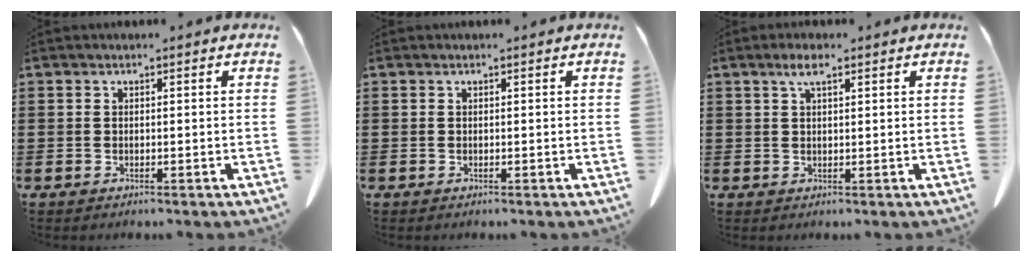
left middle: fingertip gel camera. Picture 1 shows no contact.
{"total": 0.0}
{"total": 2.8, "force": [1.5, 0.7, 2.3], "torque": [-0.048, 0.007, 0.024]}